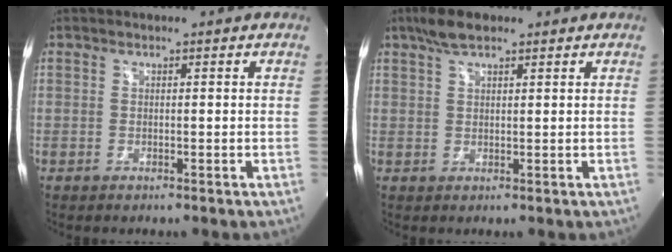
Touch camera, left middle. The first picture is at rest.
{"total": 4.3, "force": [3.1, 1.3, 2.7], "torque": [-0.062, 0.015, 0.058]}